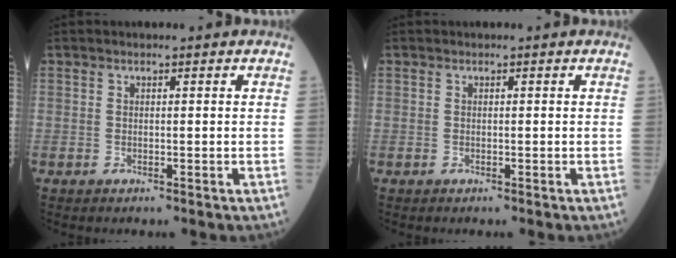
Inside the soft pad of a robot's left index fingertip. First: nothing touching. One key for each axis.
{"total": 0.0}